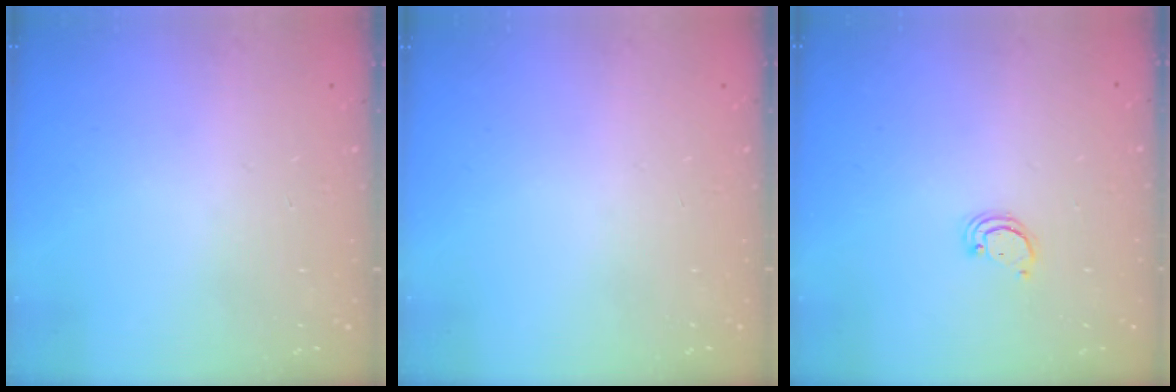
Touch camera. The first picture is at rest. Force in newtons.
{"total": 0.0}
{"total": 2.4, "press": 2.4, "slide": 0.2}